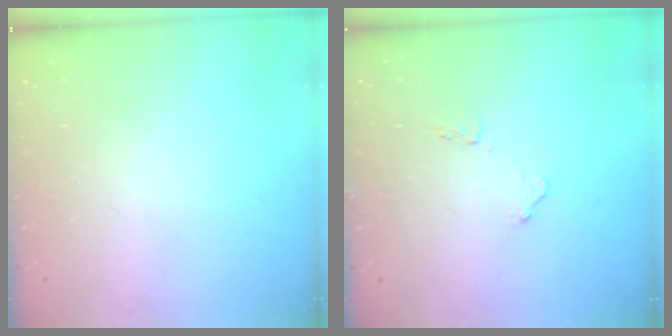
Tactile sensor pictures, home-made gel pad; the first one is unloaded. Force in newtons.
{"total": 7.5, "press": 7.5, "slide": 0.3}